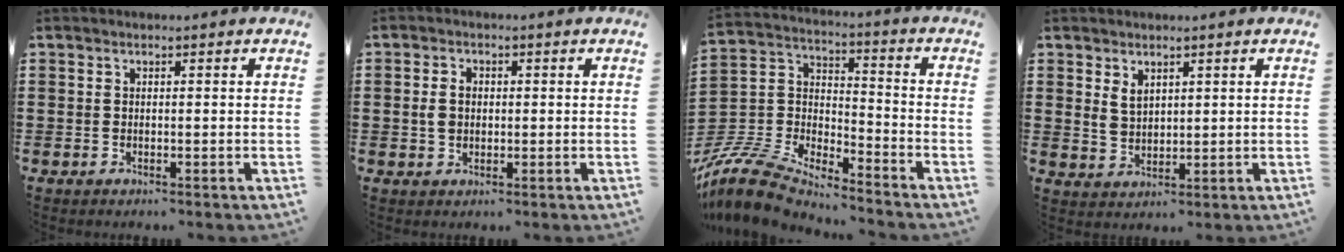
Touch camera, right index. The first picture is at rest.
{"total": 2.7, "force": [0.2, 1.9, 1.9], "torque": [-0.040, 0.007, 0.003]}
{"total": 8.4, "force": [-8.0, 1.7, 2.2], "torque": [-0.081, -0.009, -0.167]}
{"total": 2.8, "force": [1.7, 1.8, 1.4], "torque": [-0.034, 0.006, 0.032]}